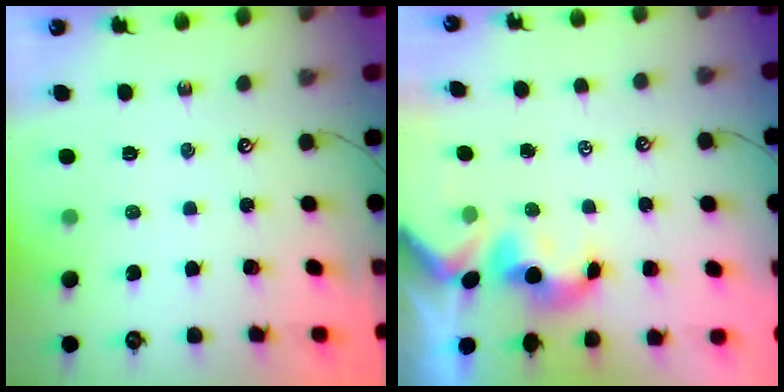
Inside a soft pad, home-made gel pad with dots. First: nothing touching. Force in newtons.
{"total": 0.5, "press": 0.4, "slide": 0.4}